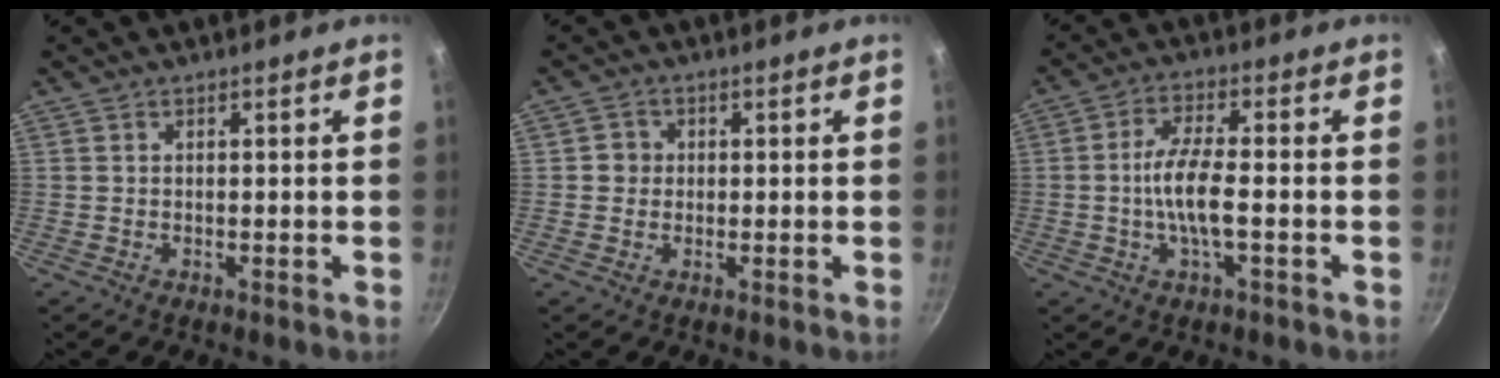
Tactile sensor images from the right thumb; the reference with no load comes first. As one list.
[{"total": 2.5, "force": [0.0, 2.4, 0.7], "torque": [0.004, 0.007, -0.004]}, {"total": 7.7, "force": [-1.4, 2.1, 7.3], "torque": [-0.148, 0.015, -0.033]}]